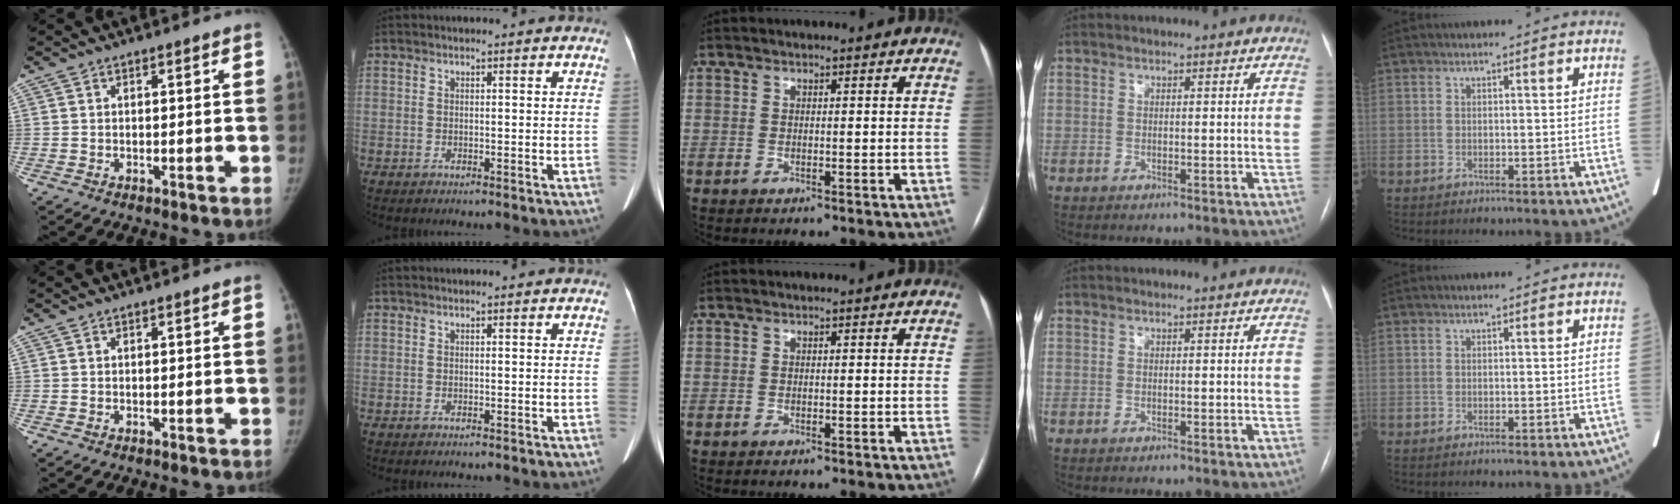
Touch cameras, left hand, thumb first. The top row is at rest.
{}